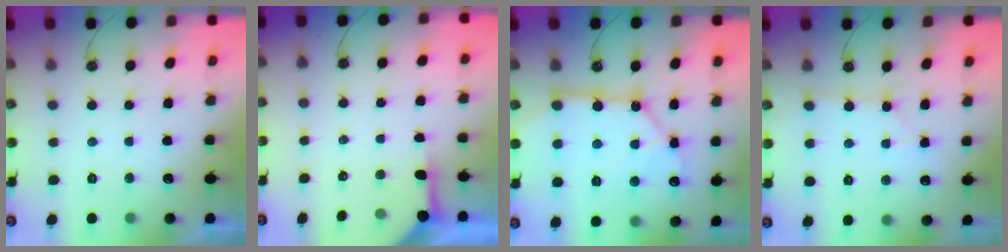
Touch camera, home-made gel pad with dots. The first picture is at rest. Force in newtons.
{"total": 4.0, "press": 3.9, "slide": 0.5}
{"total": 15.8, "press": 15.6, "slide": 2.1}
{"total": 3.0, "press": 3.0, "slide": 0.4}